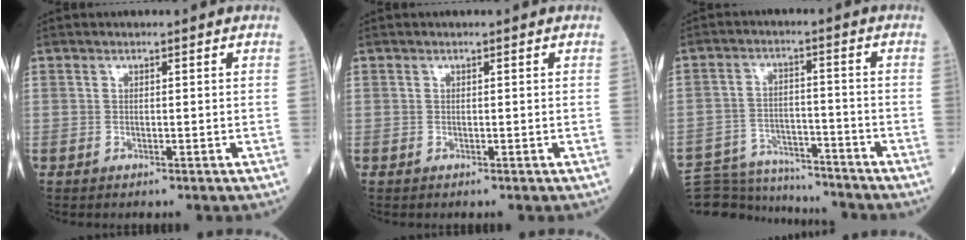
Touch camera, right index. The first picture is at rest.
{"total": 0.0}
{"total": 13.1, "force": [-12.7, 2.7, 1.9], "torque": [-0.035, 0.015, -0.192]}